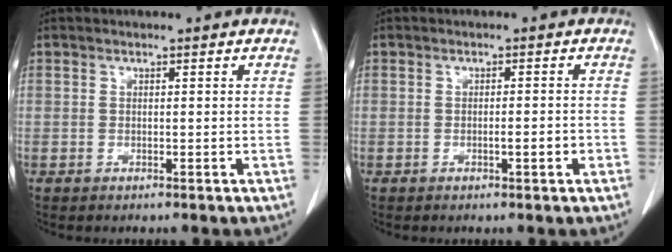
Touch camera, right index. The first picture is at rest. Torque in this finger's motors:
{"motor_torque": [0.27, -0.21, 0.14, 0.03]}